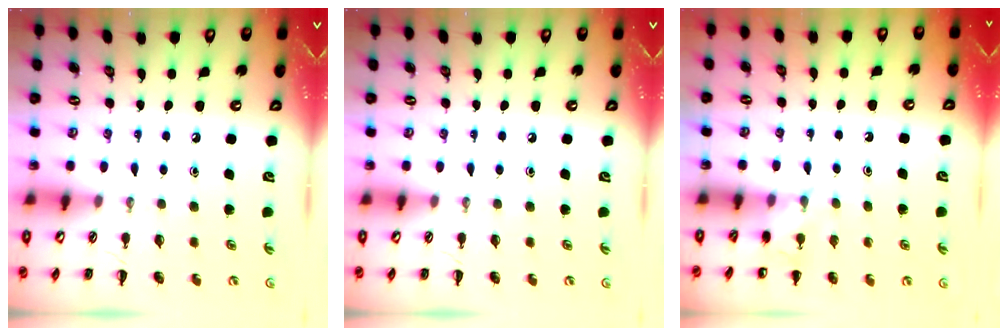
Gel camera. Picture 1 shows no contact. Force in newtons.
{"total": 0.0}
{"total": 4.8, "press": 4.6, "slide": 1.3}